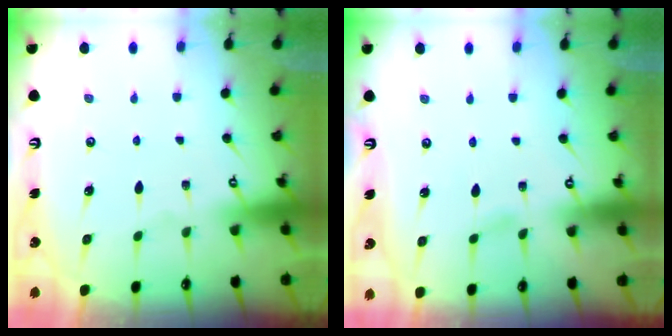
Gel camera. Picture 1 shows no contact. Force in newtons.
{"total": 2.4, "press": 2.4, "slide": 0.3}